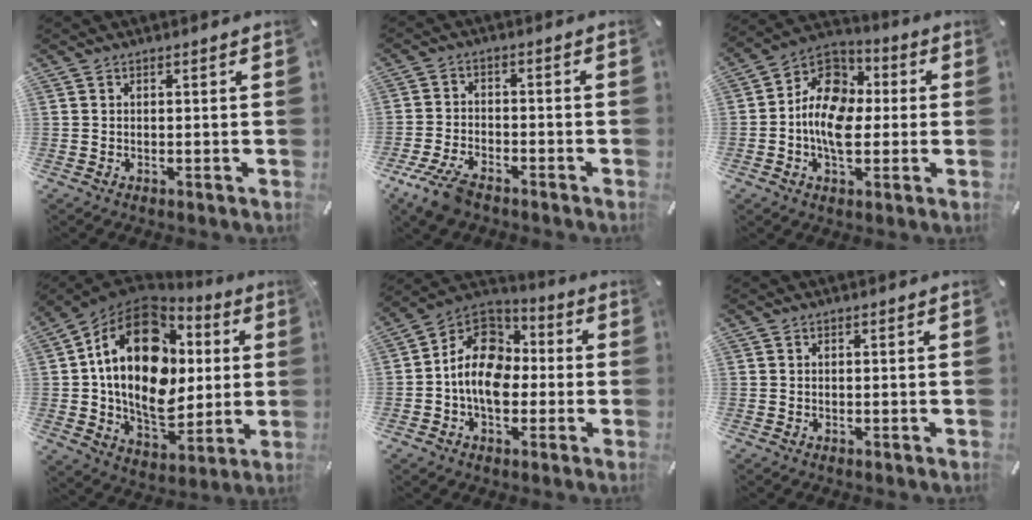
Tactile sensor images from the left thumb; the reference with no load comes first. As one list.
[{"total": 7.7, "force": [-5.2, 3.5, 4.5], "torque": [-0.104, 0.015, -0.099]}, {"total": 12.5, "force": [-2.1, 9.2, 8.2], "torque": [-0.163, 0.010, -0.041]}, {"total": 23.9, "force": [4.2, 17.1, 16.2], "torque": [-0.281, -0.020, 0.071]}, {"total": 13.2, "force": [-2.1, 10.3, 7.9], "torque": [-0.164, 0.015, -0.043]}, {"total": 0.0}]